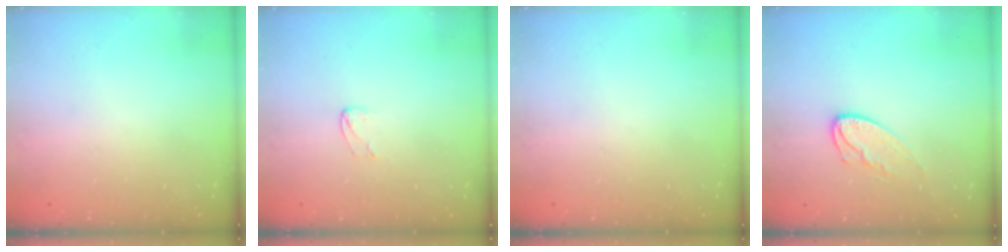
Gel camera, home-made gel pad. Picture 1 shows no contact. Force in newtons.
{"total": 2.9, "press": 2.9, "slide": 0.2}
{"total": 0.0}
{"total": 9.5, "press": 9.5, "slide": 0.7}